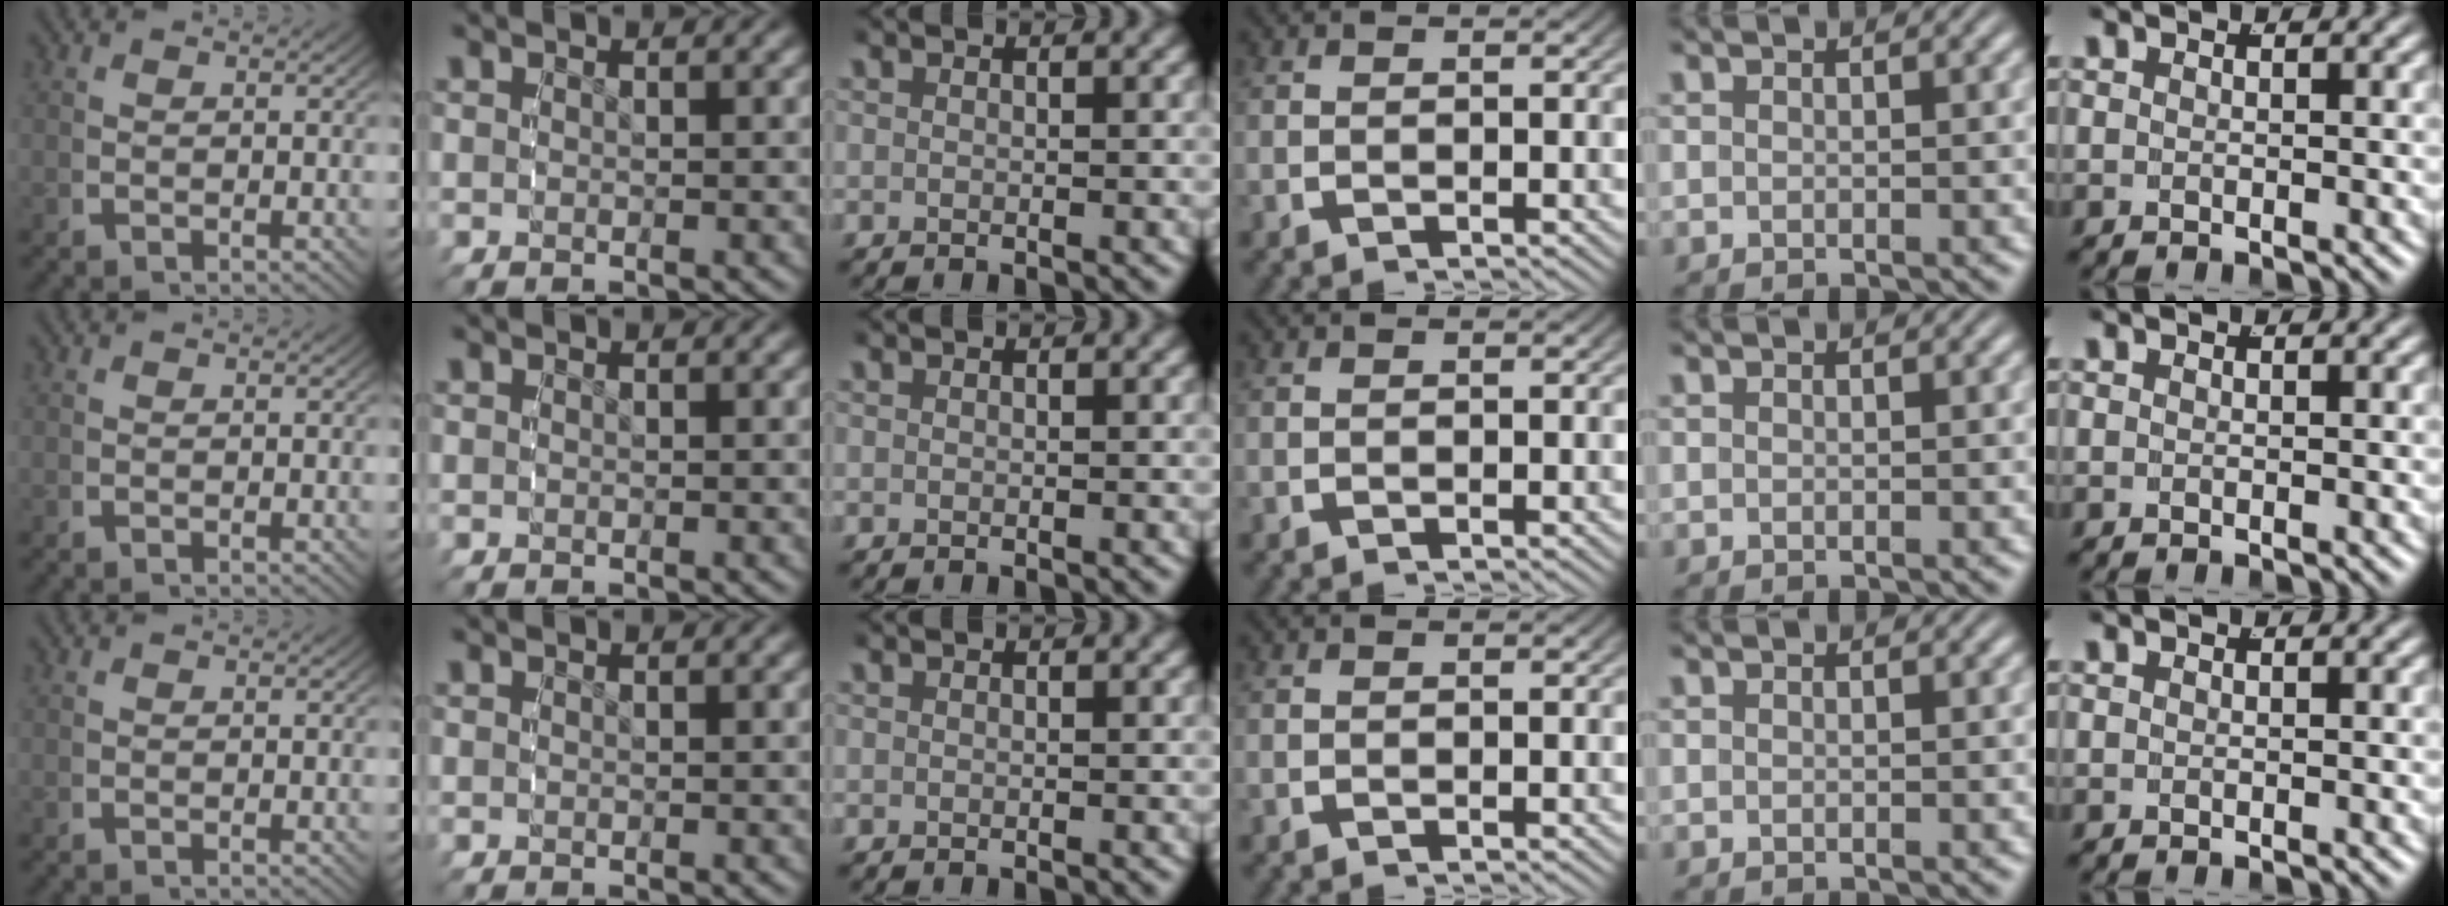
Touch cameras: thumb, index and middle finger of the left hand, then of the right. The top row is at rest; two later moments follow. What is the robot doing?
{"motion": "reach", "object": "backpack"}